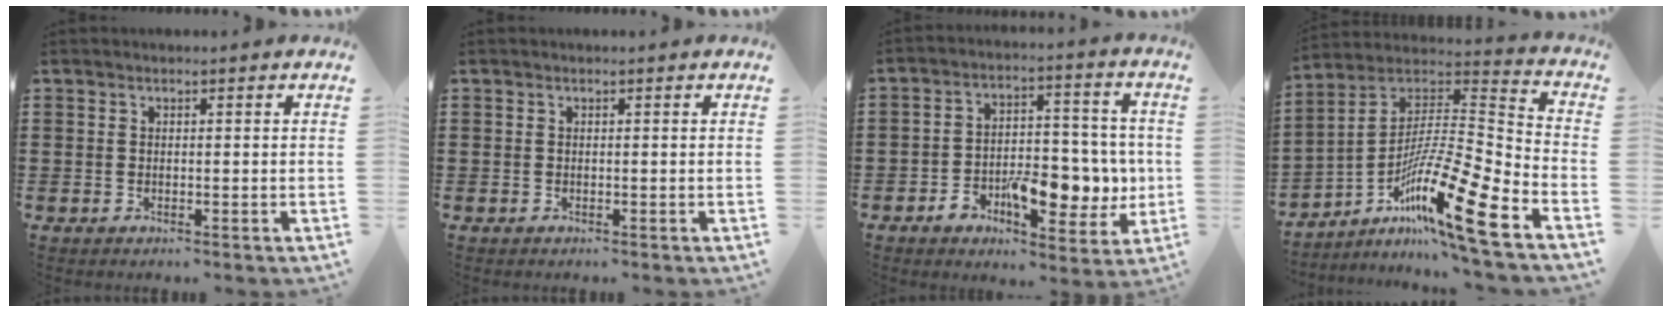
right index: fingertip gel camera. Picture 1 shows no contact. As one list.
[{"total": 0.0}, {"total": 10.4, "force": [-3.1, 6.1, 7.8], "torque": [-0.111, 0.011, -0.050]}, {"total": 15.3, "force": [-9.2, 1.3, 12.2], "torque": [-0.225, 0.001, -0.172]}]